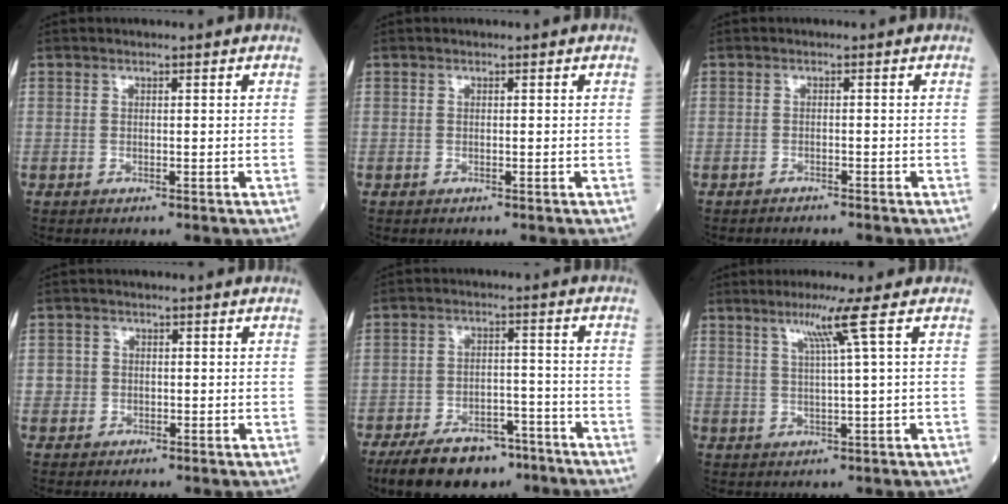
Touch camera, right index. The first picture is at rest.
{"total": 0.0}
{"total": 3.4, "force": [-3.1, 0.9, 1.0], "torque": [-0.021, -0.005, -0.040]}
{"total": 2.8, "force": [-0.3, 2.7, 0.6], "torque": [-0.012, 0.012, -0.003]}
{"total": 13.9, "force": [-10.4, 6.3, 6.8], "torque": [-0.115, 0.006, -0.167]}
{"total": 5.3, "force": [2.4, -1.5, 4.4], "torque": [-0.090, -0.005, 0.049]}